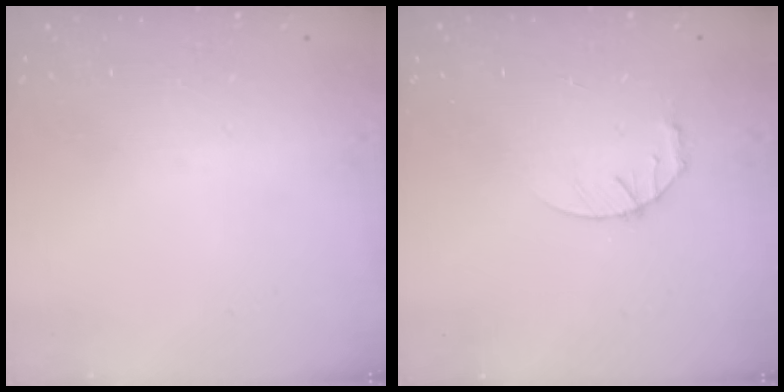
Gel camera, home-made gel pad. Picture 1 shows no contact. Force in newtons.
{"total": 3.6, "press": 3.6, "slide": 0.5}